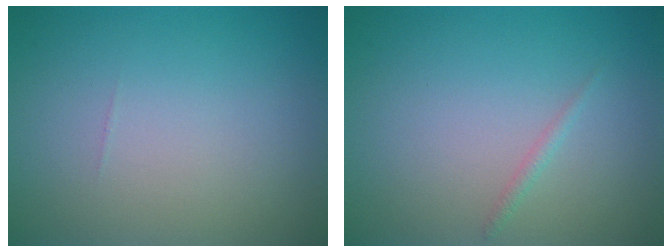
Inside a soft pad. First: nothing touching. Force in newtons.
{"total": 0.7, "press": 0.7, "slide": 0.0}